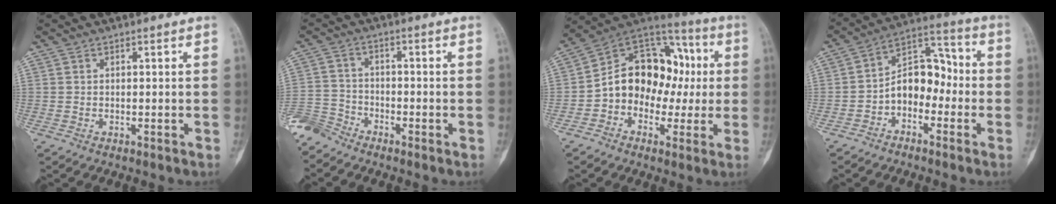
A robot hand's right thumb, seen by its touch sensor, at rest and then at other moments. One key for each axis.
{"total": 5.8, "fx": -5.4, "fy": 2.0, "fz": 0.5, "tx": -0.018, "ty": 0.014, "tz": -0.118}
{"total": 16.9, "fx": -0.7, "fy": 13.1, "fz": 10.7, "tx": -0.117, "ty": 0.055, "tz": -0.022}
{"total": 10.0, "fx": -2.6, "fy": 7.0, "fz": 6.6, "tx": -0.075, "ty": 0.051, "tz": -0.061}